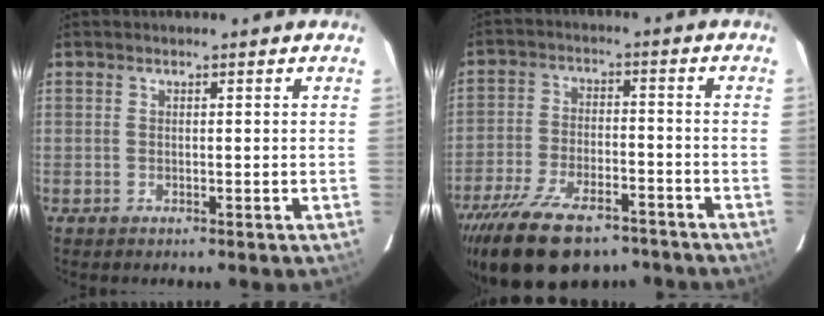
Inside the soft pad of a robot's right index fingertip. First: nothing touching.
{"total": 18.6, "force": [-13.6, 8.0, 9.9], "torque": [-0.209, -0.025, -0.218]}